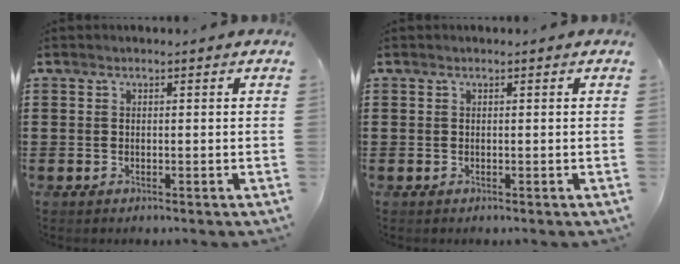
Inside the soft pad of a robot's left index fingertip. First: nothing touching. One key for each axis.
{"total": 0.0}